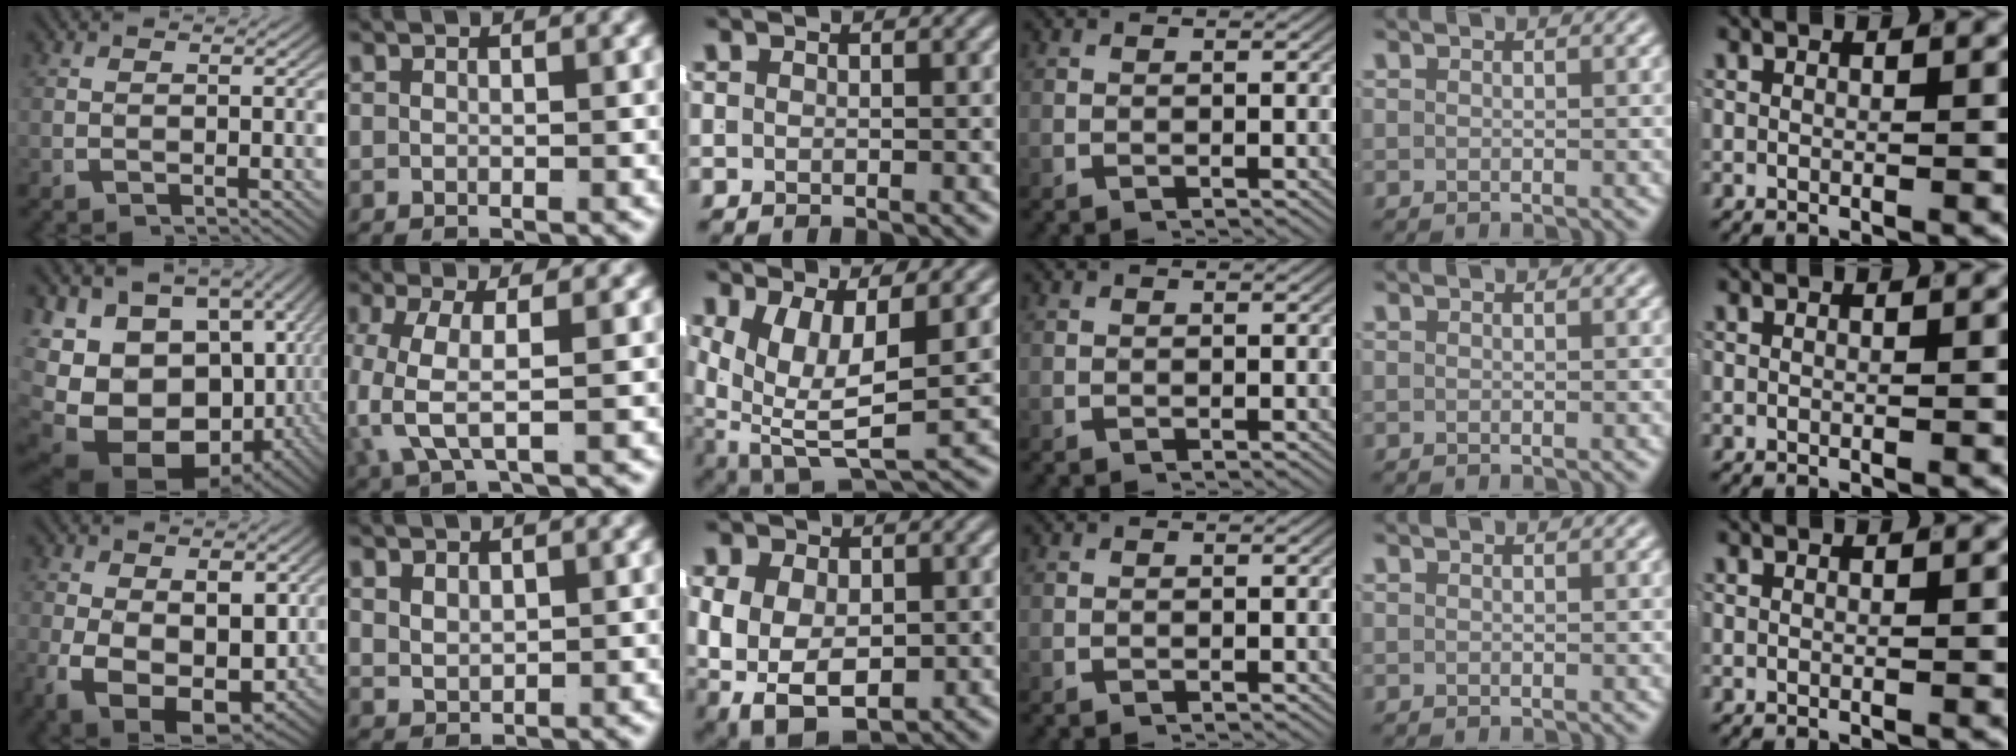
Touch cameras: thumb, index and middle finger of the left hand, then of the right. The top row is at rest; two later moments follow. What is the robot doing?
{"motion": "lift_and_place", "object": "shirt"}